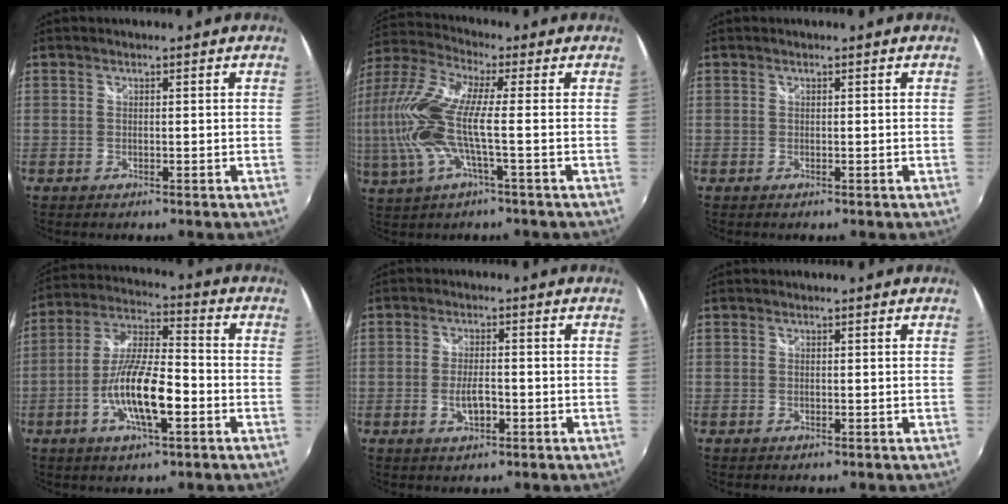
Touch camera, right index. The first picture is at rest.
{"total": 15.8, "force": [-1.3, 3.5, 15.3], "torque": [-0.313, -0.002, -0.030]}
{"total": 0.0}
{"total": 13.2, "force": [-4.6, 3.4, 11.9], "torque": [-0.239, -0.003, -0.087]}
{"total": 4.1, "force": [-1.4, 1.6, 3.4], "torque": [-0.068, -0.003, -0.023]}
{"total": 0.0}